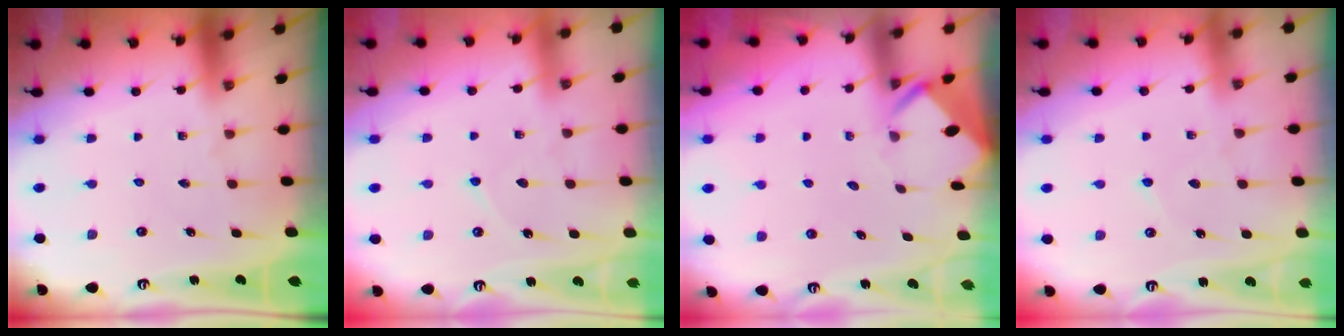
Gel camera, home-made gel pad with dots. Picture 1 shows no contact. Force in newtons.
{"total": 4.4, "press": 4.3, "slide": 0.6}
{"total": 3.6, "press": 3.6, "slide": 0.3}
{"total": 6.4, "press": 6.3, "slide": 0.8}